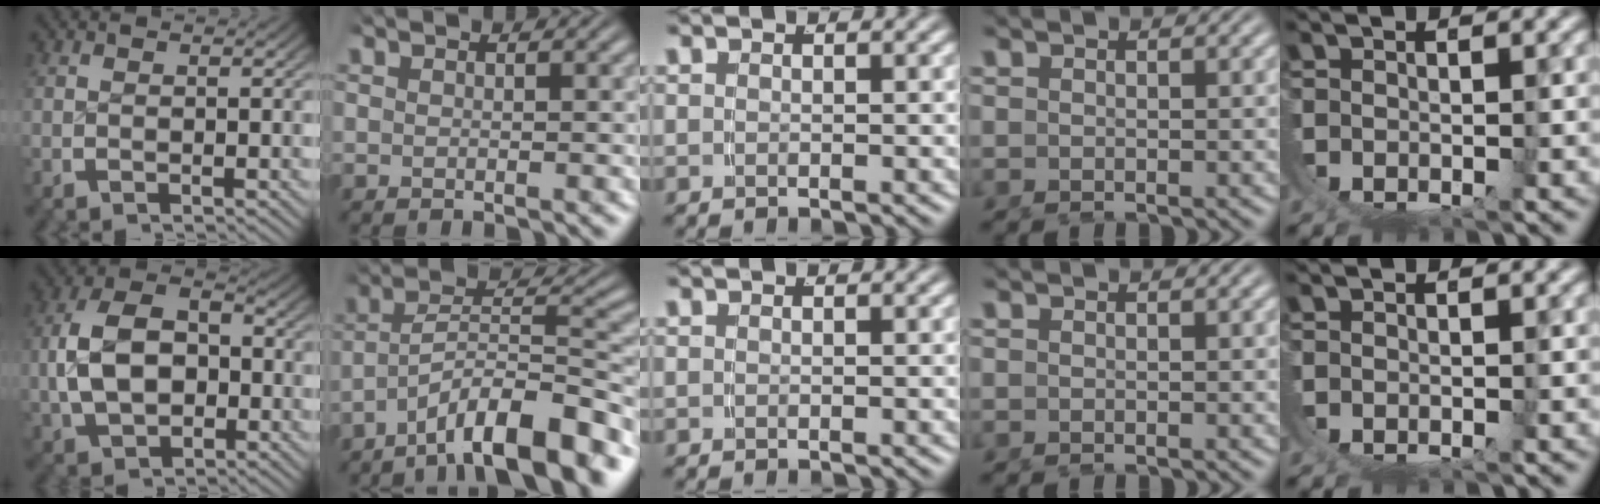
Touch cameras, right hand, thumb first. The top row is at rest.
{"thumb": {"total": 10.0, "force": [-0.1, 7.0, 7.2], "torque": [-0.144, -0.018, 0.010]}, "index": {"total": 8.3, "force": [-4.1, 3.1, 6.5], "torque": [-0.099, -0.006, -0.062]}}